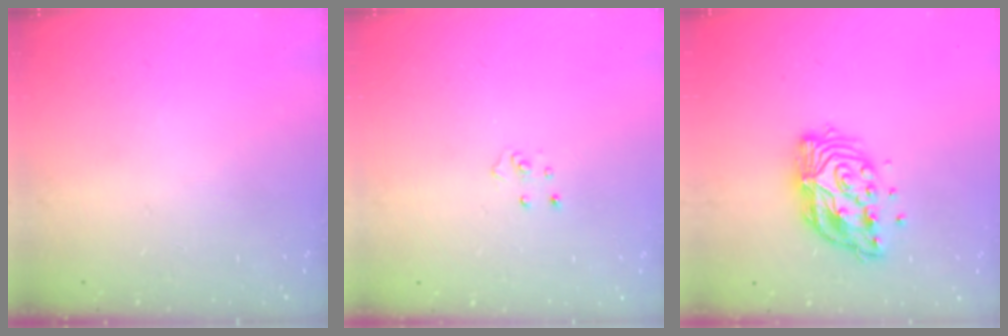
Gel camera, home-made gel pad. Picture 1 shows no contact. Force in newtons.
{"total": 3.6, "press": 3.6, "slide": 0.3}
{"total": 12.7, "press": 12.6, "slide": 1.0}